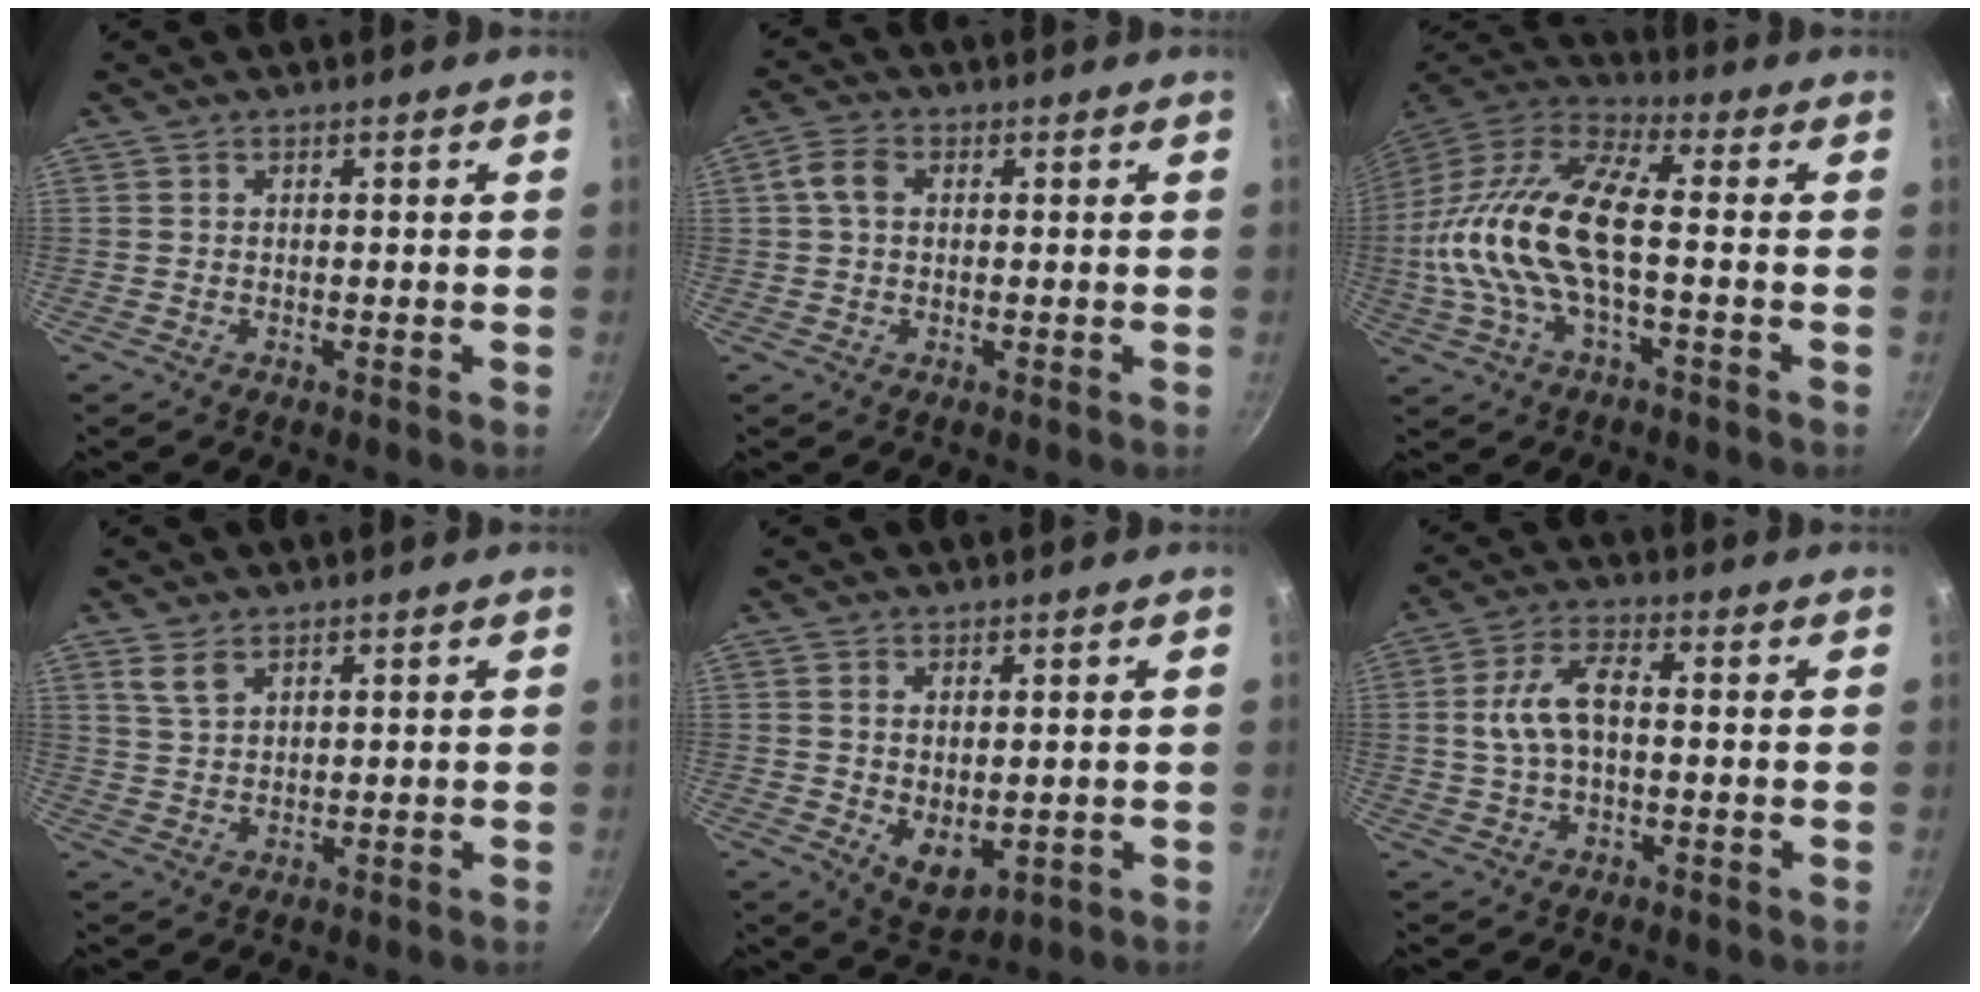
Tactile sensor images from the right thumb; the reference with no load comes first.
{"total": 4.2, "force": [0.7, 3.1, 2.8], "torque": [-0.052, 0.010, 0.004]}
{"total": 18.3, "force": [-1.3, 7.6, 16.6], "torque": [-0.331, 0.029, -0.039]}
{"total": 3.4, "force": [2.2, 1.7, 2.0], "torque": [-0.036, -0.011, 0.047]}
{"total": 5.8, "force": [0.4, 3.5, 4.6], "torque": [-0.066, -0.021, 0.021]}
{"total": 7.9, "force": [0.0, 4.2, 6.7], "torque": [-0.130, 0.025, -0.005]}